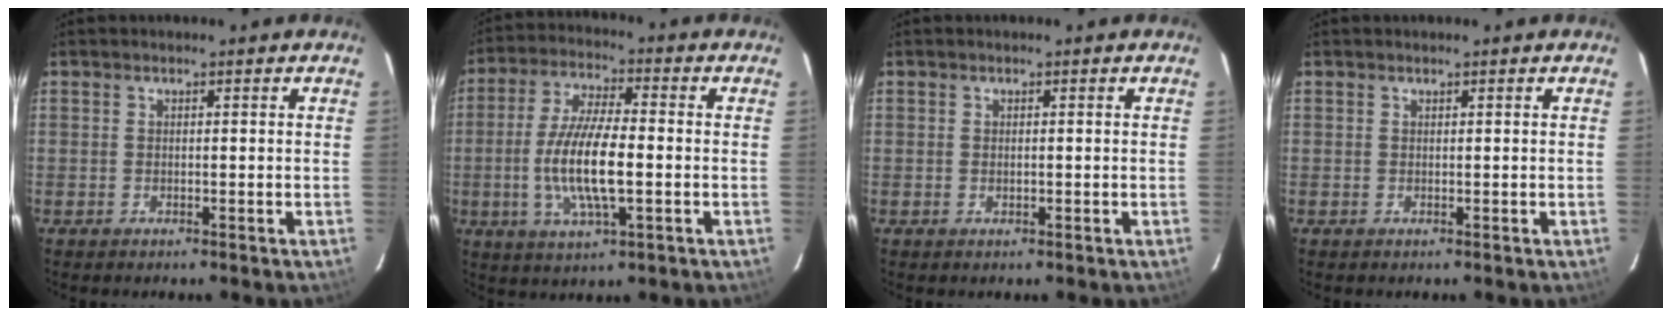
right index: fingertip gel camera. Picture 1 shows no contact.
{"total": 12.3, "force": [-2.1, 3.2, 11.6], "torque": [-0.235, -0.004, -0.041]}
{"total": 0.5, "force": [0.0, 0.2, 0.5], "torque": [-0.010, 0.000, 0.001]}
{"total": 0.0}